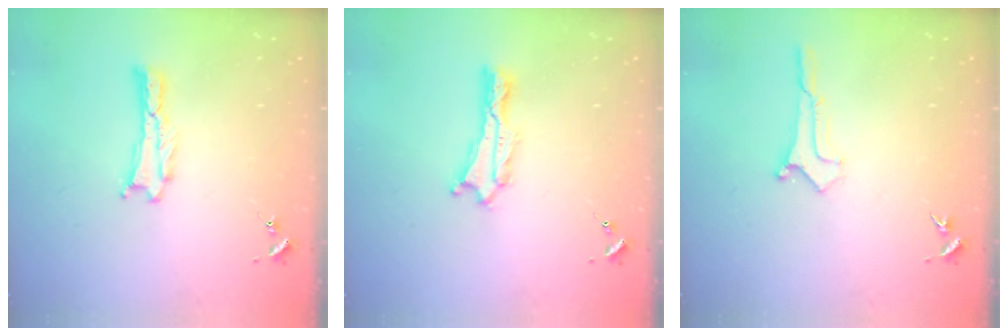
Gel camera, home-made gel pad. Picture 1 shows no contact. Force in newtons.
{"total": 0.7, "press": 0.7, "slide": 0.1}
{"total": 0.0}